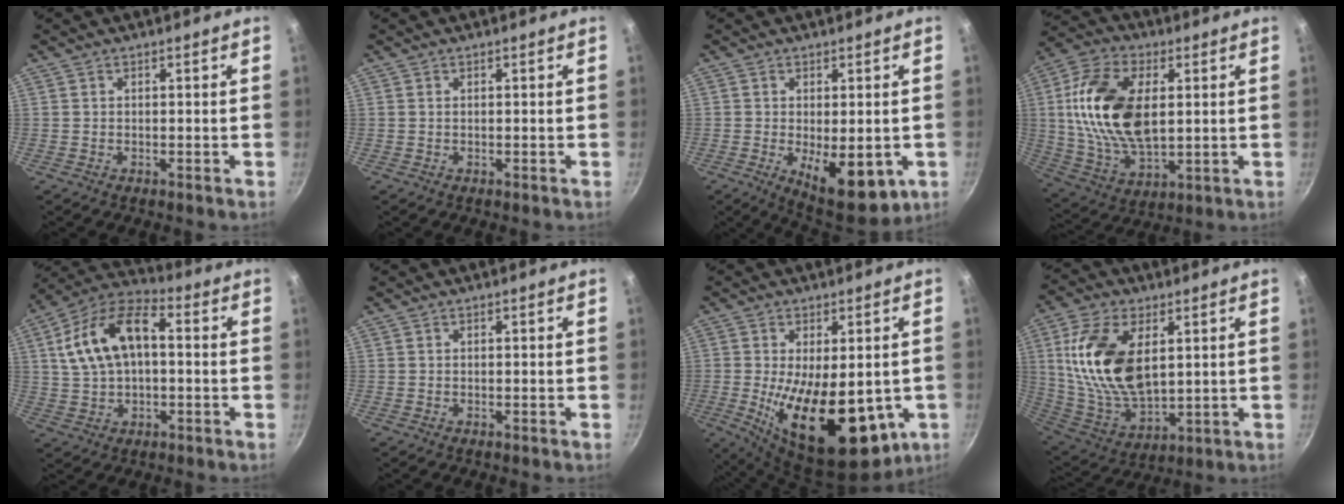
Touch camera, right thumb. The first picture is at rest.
{"total": 0.0}
{"total": 12.0, "force": [-2.7, 5.4, 10.4], "torque": [-0.125, -0.013, -0.021]}
{"total": 19.7, "force": [3.0, 11.4, 15.8], "torque": [-0.291, -0.004, 0.057]}
{"total": 15.5, "force": [2.2, 8.8, 12.6], "torque": [-0.222, 0.036, 0.027]}
{"total": 0.0}
{"total": 20.0, "force": [-2.8, 10.0, 17.1], "torque": [-0.256, -0.031, -0.023]}
{"total": 18.9, "force": [4.7, 10.5, 15.0], "torque": [-0.280, -0.023, 0.102]}